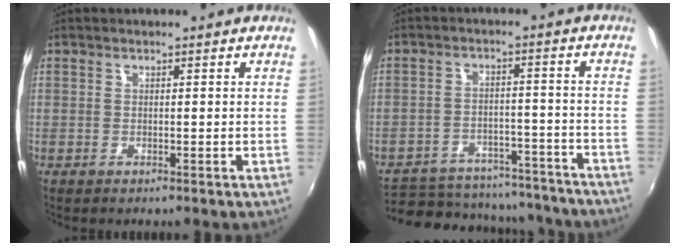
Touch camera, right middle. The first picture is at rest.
{"total": 25.8, "force": [-21.7, 10.1, 9.7], "torque": [-0.204, 0.016, -0.264]}